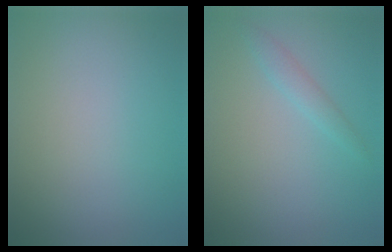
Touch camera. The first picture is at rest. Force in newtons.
{"total": 1.3, "press": 1.3, "slide": 0.0}